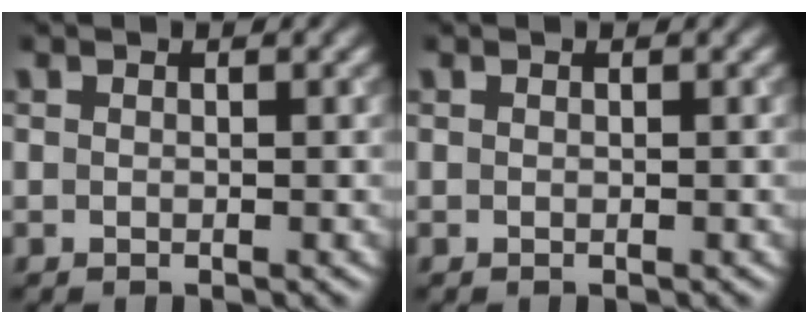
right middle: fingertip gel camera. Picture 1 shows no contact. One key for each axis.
{"total": 0.0}